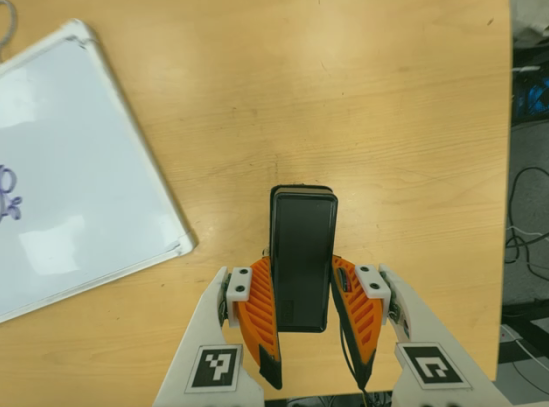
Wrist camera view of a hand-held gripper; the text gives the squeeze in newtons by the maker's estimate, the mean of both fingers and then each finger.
{"total": 4.4, "left": 2.6, "right": 6.2}